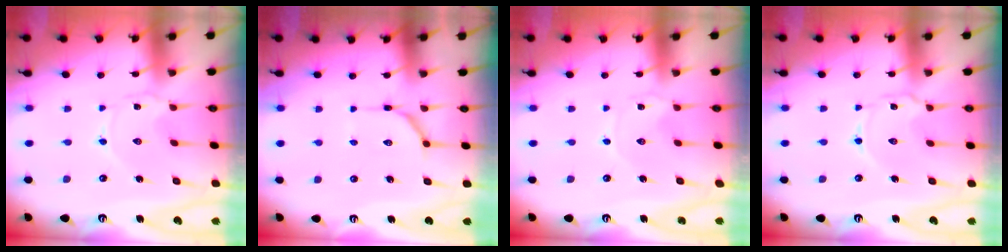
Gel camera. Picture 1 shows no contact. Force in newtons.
{"total": 5.6, "press": 5.6, "slide": 0.6}
{"total": 0.0}
{"total": 2.2, "press": 2.2, "slide": 0.3}